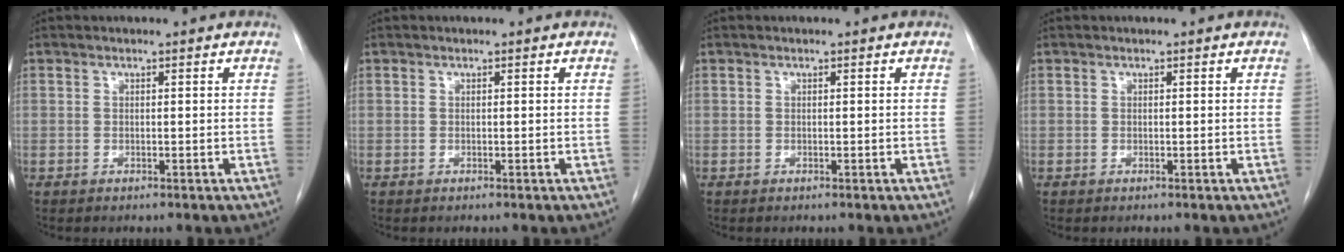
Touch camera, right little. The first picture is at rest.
{"total": 0.0}
{"total": 0.0}
{"total": 0.0}